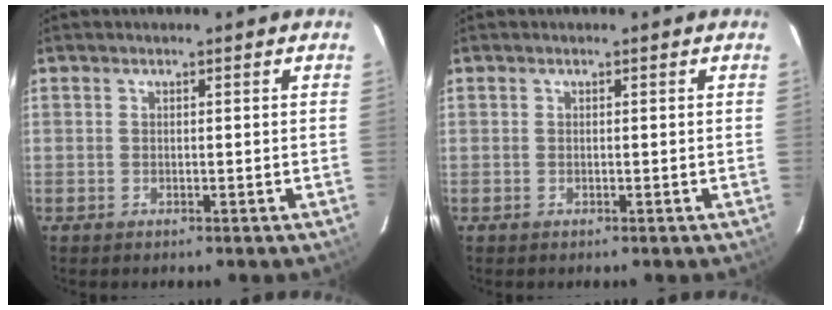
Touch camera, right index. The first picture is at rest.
{"total": 0.0}